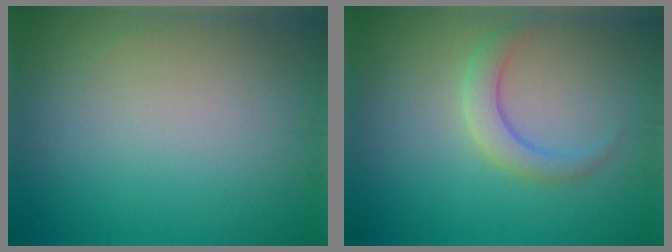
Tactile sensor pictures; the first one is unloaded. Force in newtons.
{"total": 2.4, "press": 2.4, "slide": 0.1}